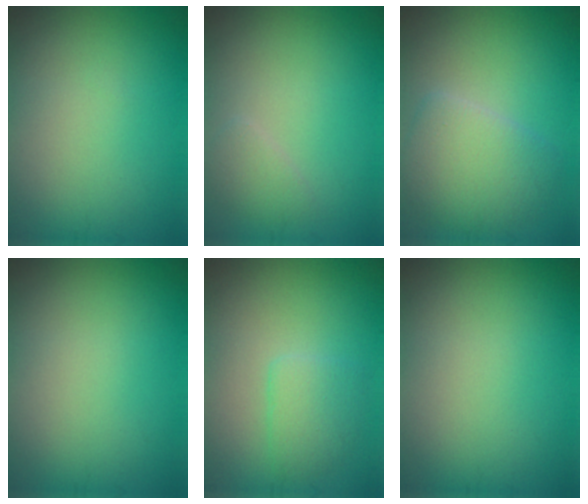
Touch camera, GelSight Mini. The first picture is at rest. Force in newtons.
{"total": 1.3, "press": 1.3, "slide": 0.1}
{"total": 4.4, "press": 4.4, "slide": 0.4}
{"total": 0.0}
{"total": 2.4, "press": 2.4, "slide": 0.2}
{"total": 0.0}